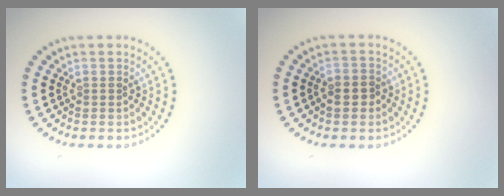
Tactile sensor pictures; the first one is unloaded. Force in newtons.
{"total": 1.5, "press": 1.4, "slide": 0.5}